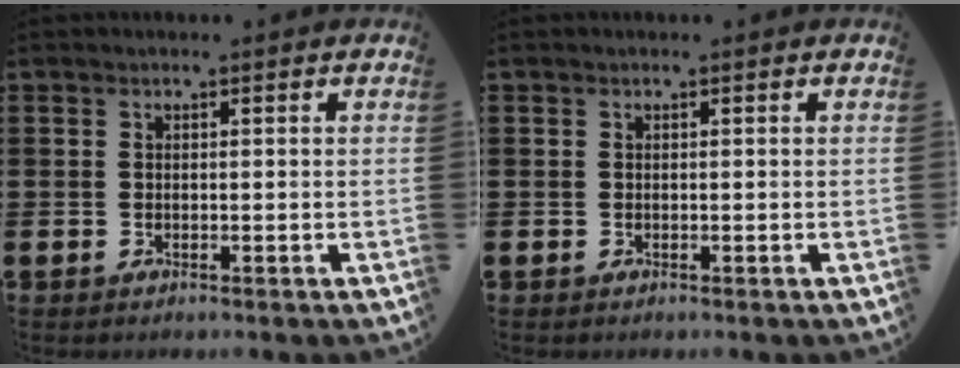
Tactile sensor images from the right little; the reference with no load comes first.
{"total": 0.0}